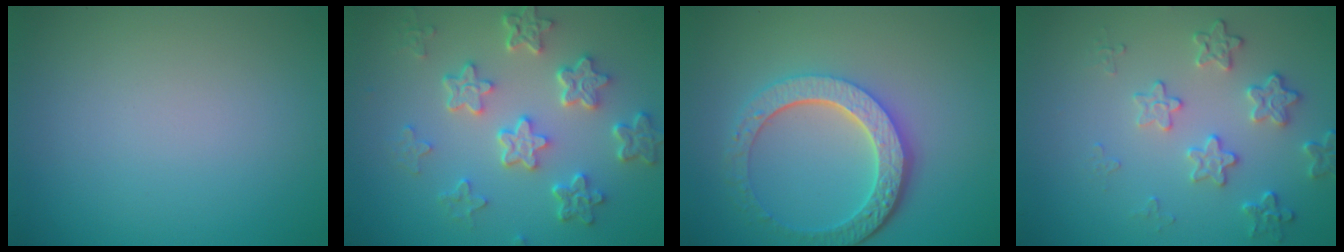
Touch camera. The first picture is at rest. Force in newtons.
{"total": 5.7, "press": 4.4, "slide": 3.7}
{"total": 6.0, "press": 4.5, "slide": 4.0}
{"total": 2.9, "press": 2.3, "slide": 1.8}